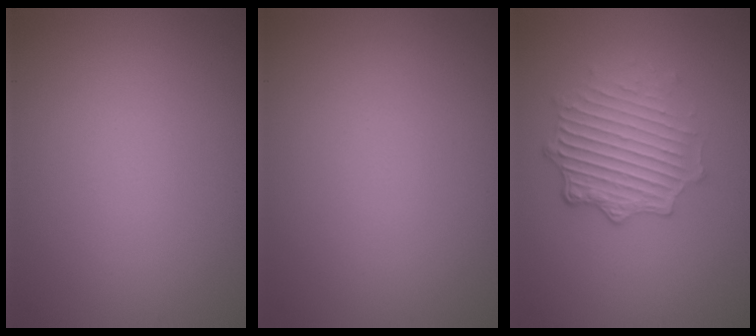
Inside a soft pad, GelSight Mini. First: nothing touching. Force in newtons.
{"total": 0.0}
{"total": 4.9, "press": 3.6, "slide": 3.4}